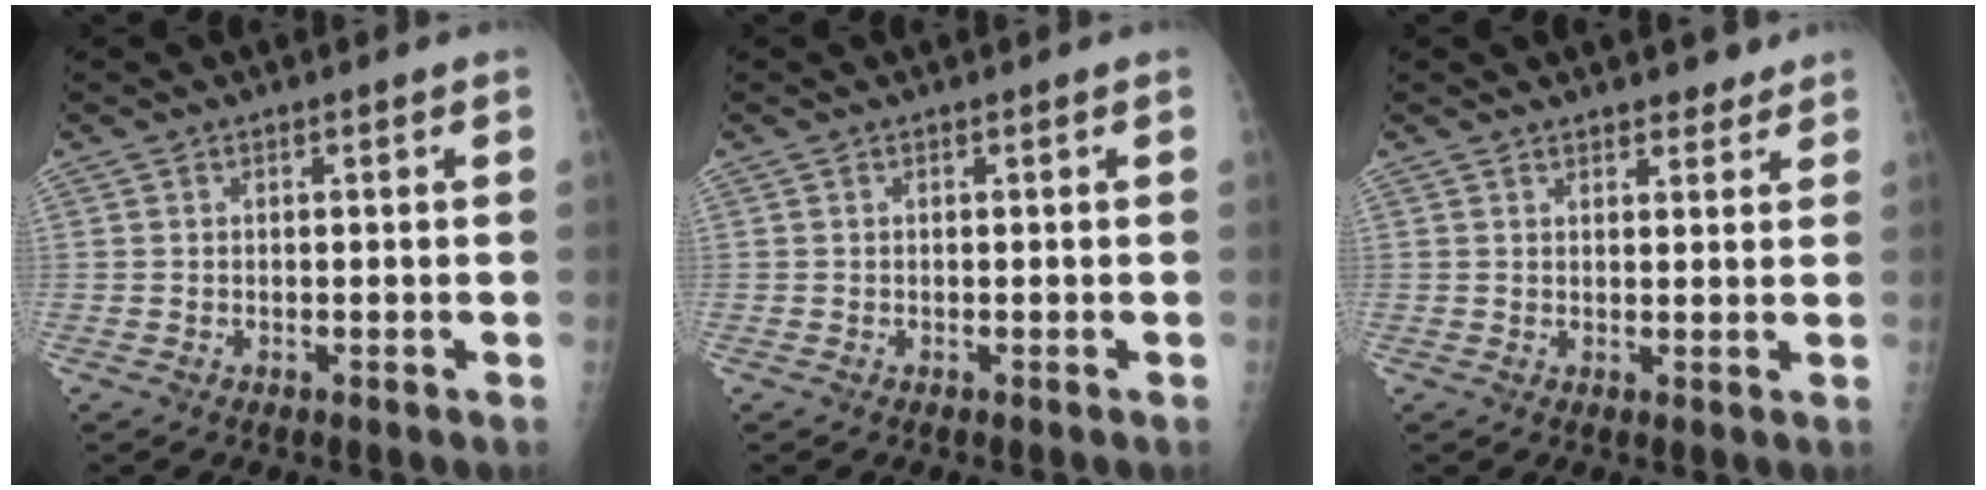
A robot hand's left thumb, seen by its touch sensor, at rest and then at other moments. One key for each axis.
{"total": 0.0}
{"total": 3.6, "fx": 3.0, "fy": 1.5, "fz": 1.3, "tx": 0.006, "ty": -0.014, "tz": 0.039}